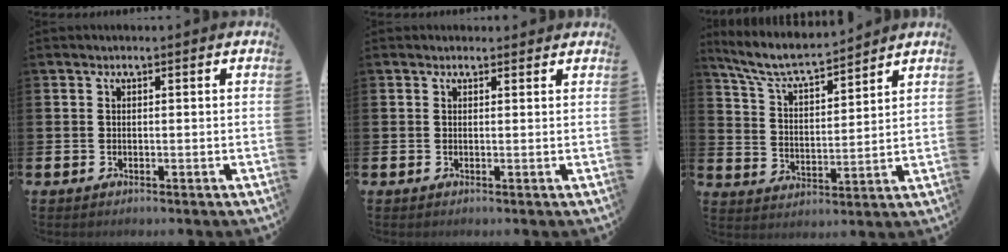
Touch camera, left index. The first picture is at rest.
{"total": 0.8, "force": [0.7, 0.3, 0.0], "torque": [0.015, -0.002, 0.010]}
{"total": 7.4, "force": [6.8, 1.0, 2.5], "torque": [-0.080, -0.042, 0.120]}